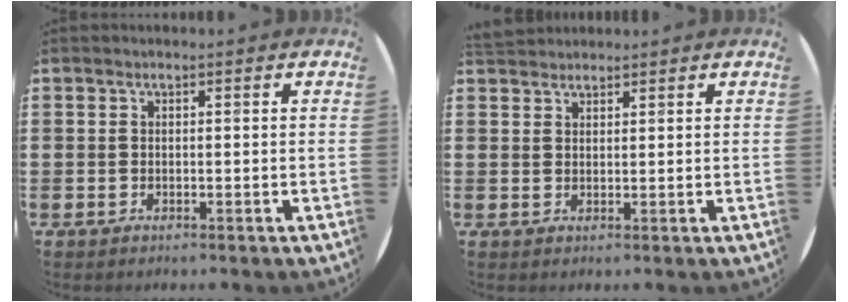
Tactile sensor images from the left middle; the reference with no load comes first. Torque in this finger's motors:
{"motor_torque": [0.24, -0.33, -0.01, 0.01]}